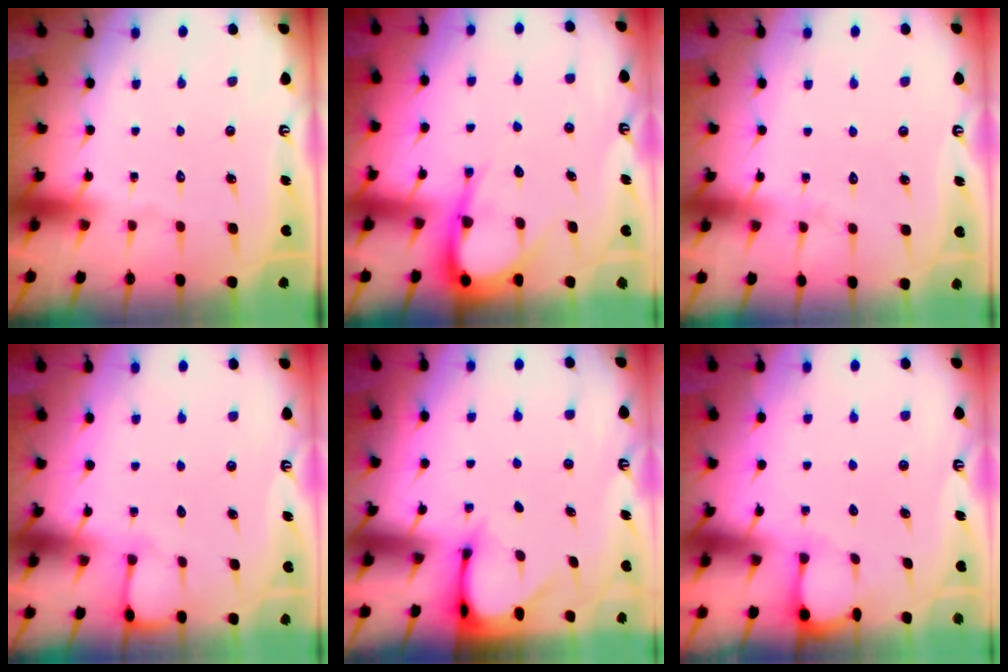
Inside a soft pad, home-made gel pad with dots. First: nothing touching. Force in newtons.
{"total": 8.2, "press": 8.2, "slide": 0.8}
{"total": 4.3, "press": 4.3, "slide": 0.4}
{"total": 2.9, "press": 2.9, "slide": 0.3}
{"total": 3.3, "press": 3.2, "slide": 0.3}
{"total": 2.1, "press": 2.1, "slide": 0.2}